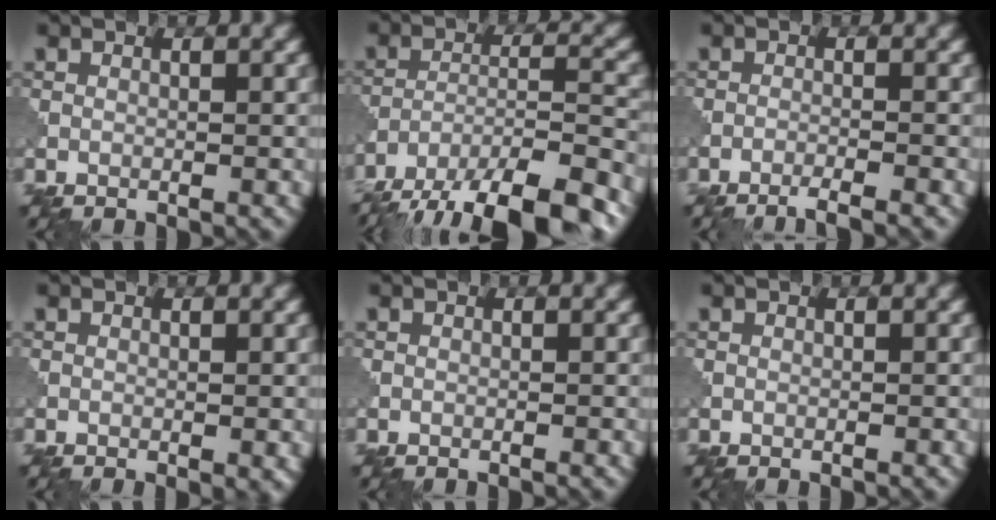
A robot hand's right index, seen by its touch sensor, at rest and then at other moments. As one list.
[{"total": 12.5, "force": [-10.0, 3.6, 6.6], "torque": [-0.104, -0.012, -0.153]}, {"total": 2.7, "force": [-2.2, 0.2, 1.7], "torque": [-0.023, 0.004, -0.049]}, {"total": 1.3, "force": [-0.3, 0.3, 1.2], "torque": [-0.015, -0.007, -0.004]}, {"total": 0.0}, {"total": 0.0}]